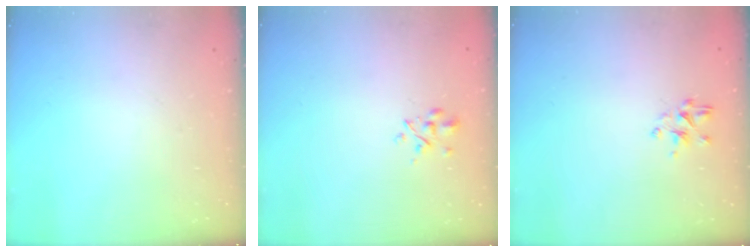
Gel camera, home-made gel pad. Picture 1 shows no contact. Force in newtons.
{"total": 2.3, "press": 2.2, "slide": 0.9}
{"total": 2.9, "press": 2.8, "slide": 0.6}